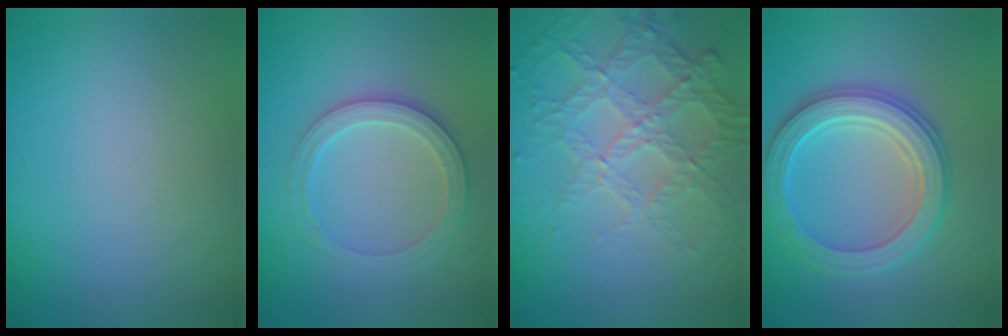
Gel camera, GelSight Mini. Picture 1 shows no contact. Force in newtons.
{"total": 2.8, "press": 2.6, "slide": 1.1}
{"total": 3.8, "press": 3.3, "slide": 1.9}
{"total": 5.4, "press": 5.3, "slide": 0.8}